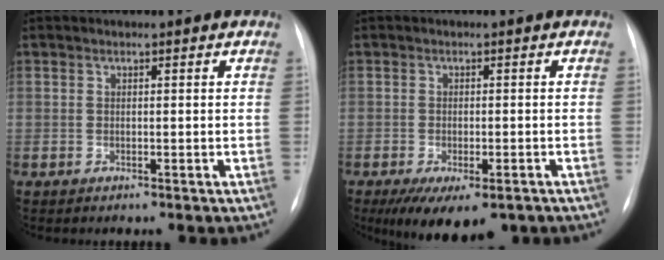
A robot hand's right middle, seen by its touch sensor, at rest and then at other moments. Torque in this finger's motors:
{"motor_torque": [1.15, -0.99, 0.25, 0.05]}